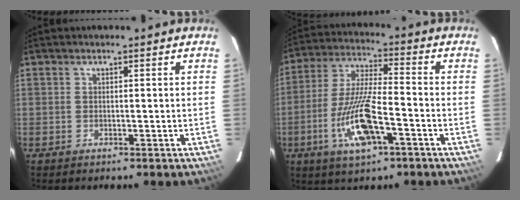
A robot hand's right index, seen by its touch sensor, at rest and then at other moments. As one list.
[{"total": 12.6, "force": [-4.9, 2.5, 11.3], "torque": [-0.230, -0.008, -0.088]}]